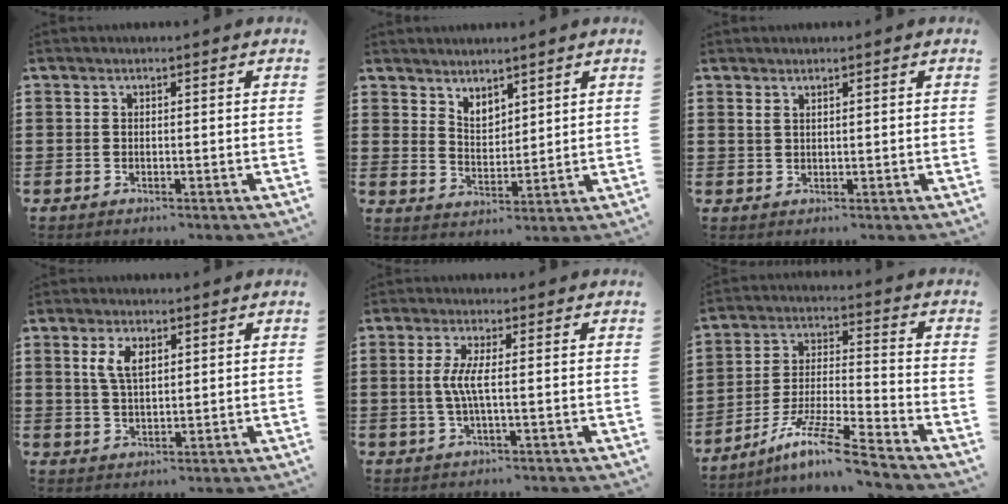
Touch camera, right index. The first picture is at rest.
{"total": 3.3, "force": [3.0, 1.2, 0.0], "torque": [-0.010, -0.006, 0.058]}
{"total": 1.1, "force": [0.9, 0.4, 0.5], "torque": [-0.013, 0.002, 0.017]}
{"total": 4.4, "force": [1.6, 2.1, 3.5], "torque": [-0.078, 0.009, 0.028]}
{"total": 4.0, "force": [-0.1, 0.1, 4.0], "torque": [-0.089, -0.009, -0.009]}
{"total": 10.4, "force": [-8.2, 0.5, 6.3], "torque": [-0.127, 0.005, -0.163]}